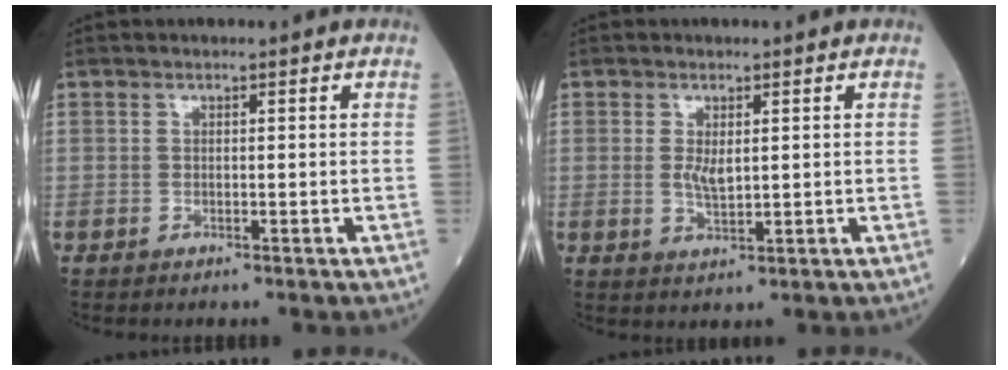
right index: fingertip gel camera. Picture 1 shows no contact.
{"total": 2.7, "force": [0.5, 0.5, 2.6], "torque": [-0.052, -0.008, 0.012]}